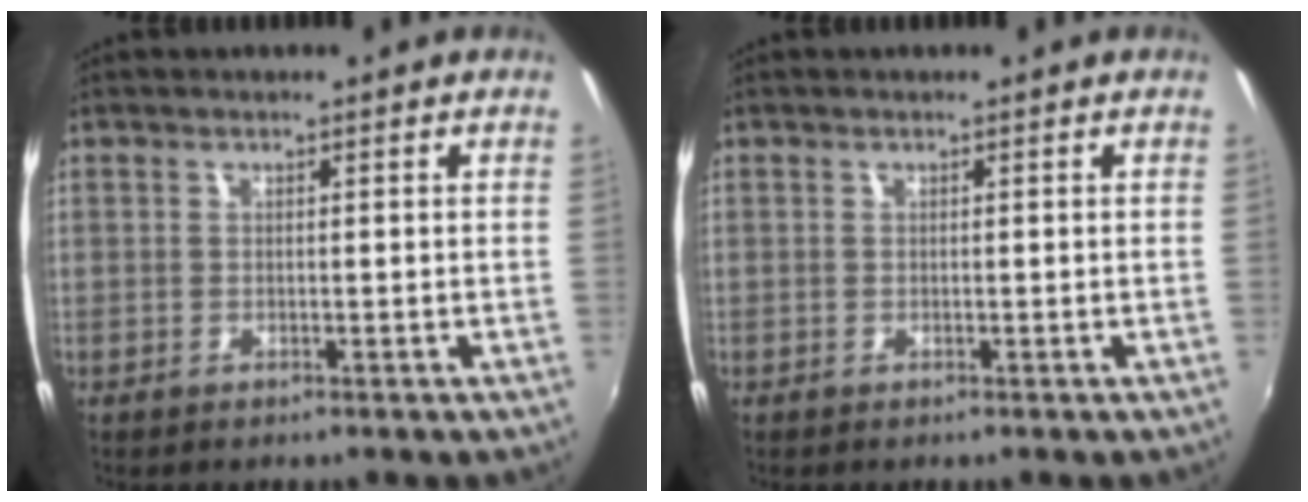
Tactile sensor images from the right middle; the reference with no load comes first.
{"total": 0.0}